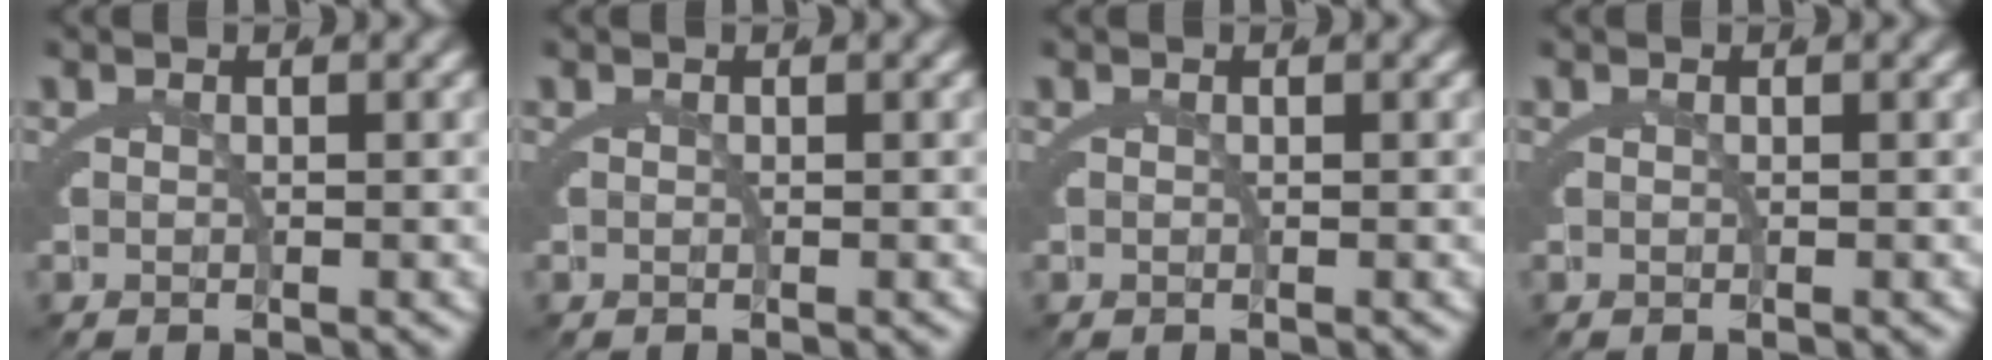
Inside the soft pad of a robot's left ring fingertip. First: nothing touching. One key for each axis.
{"total": 0.0}
{"total": 0.0}
{"total": 0.0}